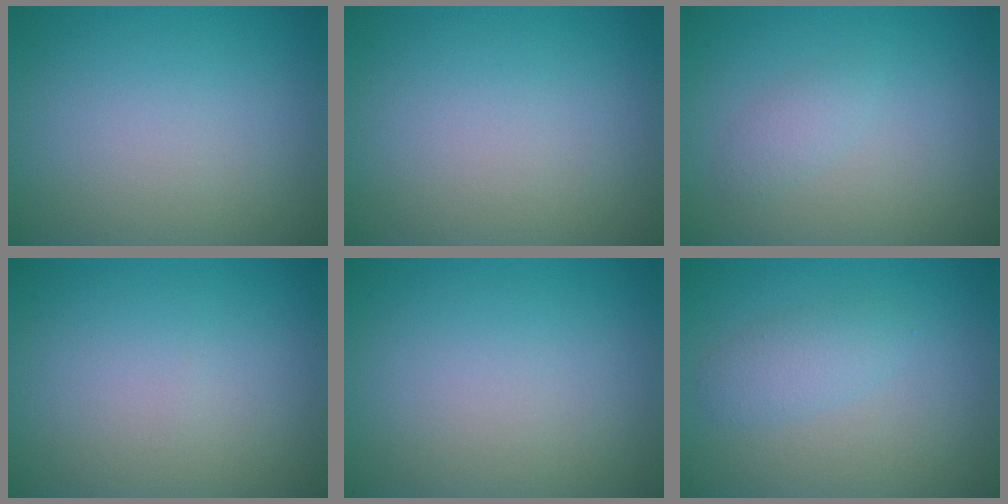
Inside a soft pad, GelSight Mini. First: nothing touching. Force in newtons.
{"total": 0.0}
{"total": 1.3, "press": 1.3, "slide": 0.1}
{"total": 0.0}
{"total": 0.0}
{"total": 2.0, "press": 2.0, "slide": 0.1}